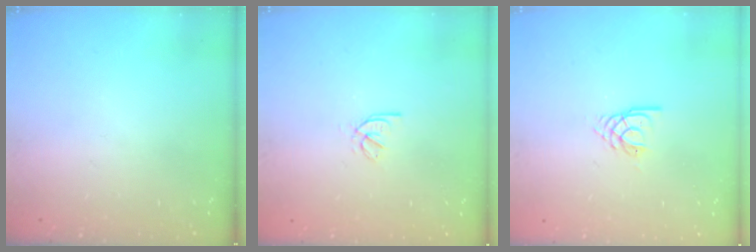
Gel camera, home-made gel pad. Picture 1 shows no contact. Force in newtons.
{"total": 2.2, "press": 2.2, "slide": 0.5}
{"total": 2.8, "press": 2.8, "slide": 0.3}